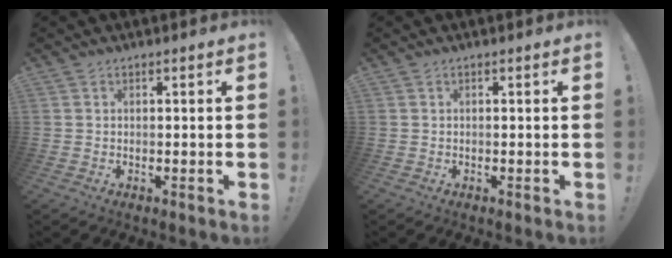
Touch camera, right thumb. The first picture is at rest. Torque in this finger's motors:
{"motor_torque": [0.03, 0.05, -0.23, 0.20, 0.00]}